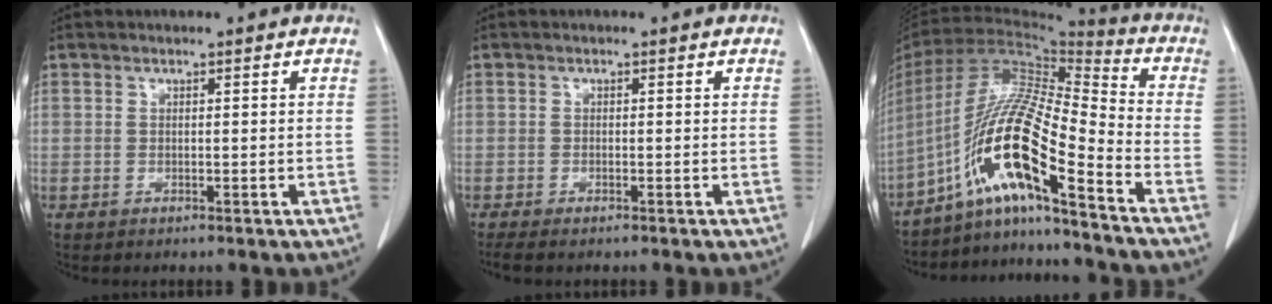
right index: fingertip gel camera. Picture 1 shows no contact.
{"total": 2.6, "force": [-2.2, 0.4, 1.4], "torque": [-0.023, -0.009, -0.031]}
{"total": 15.8, "force": [-10.2, 0.2, 12.0], "torque": [-0.238, 0.008, -0.191]}